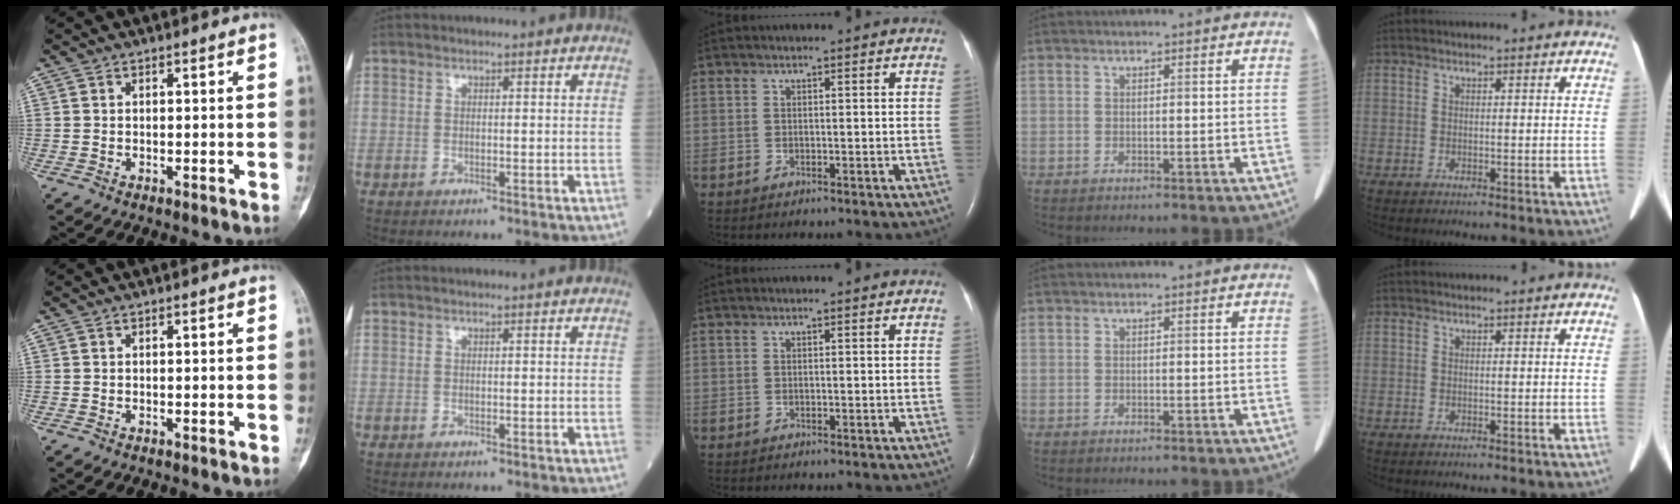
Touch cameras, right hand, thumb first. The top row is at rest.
{}